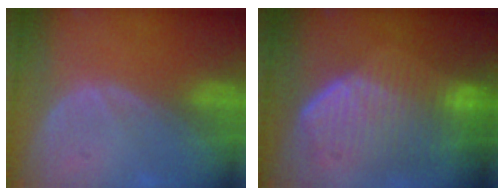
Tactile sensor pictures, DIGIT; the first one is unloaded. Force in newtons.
{"total": 10.8, "press": 9.5, "slide": 5.2}